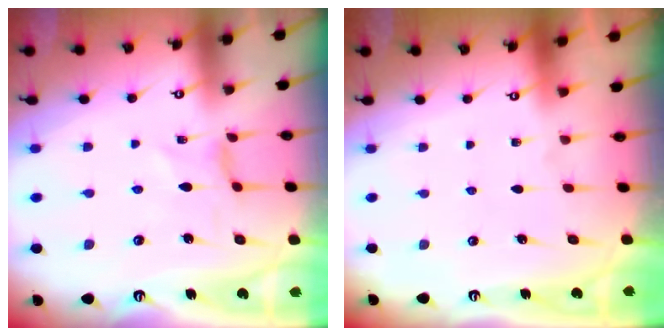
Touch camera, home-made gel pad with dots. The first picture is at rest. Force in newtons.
{"total": 0.0}